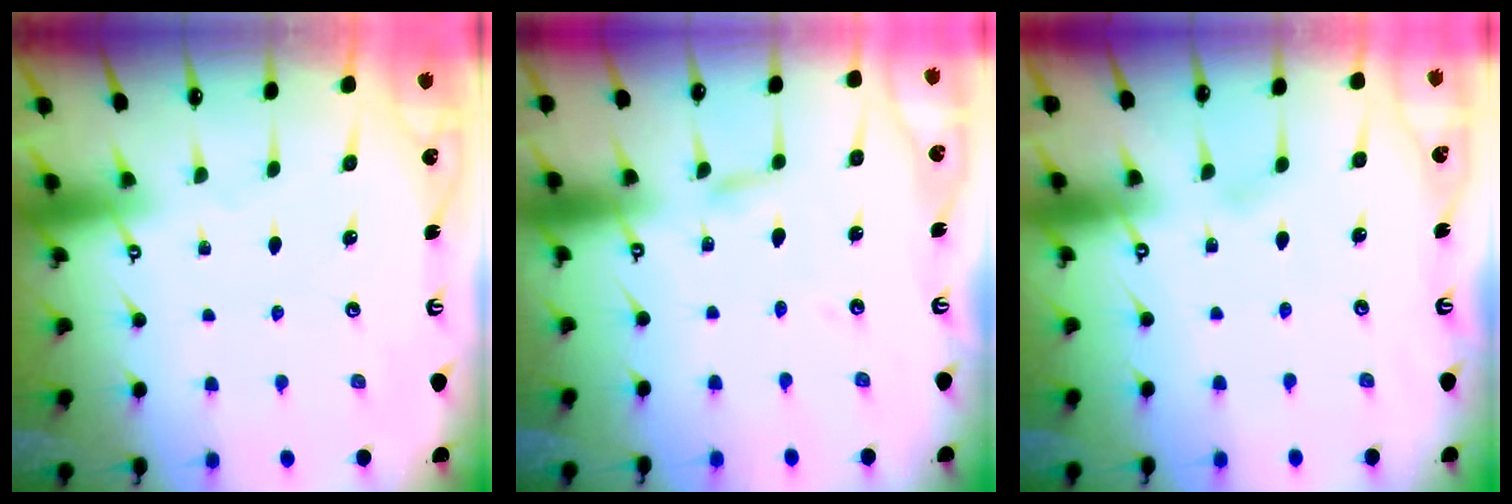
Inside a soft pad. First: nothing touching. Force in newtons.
{"total": 2.7, "press": 2.7, "slide": 0.1}
{"total": 2.5, "press": 2.5, "slide": 0.2}